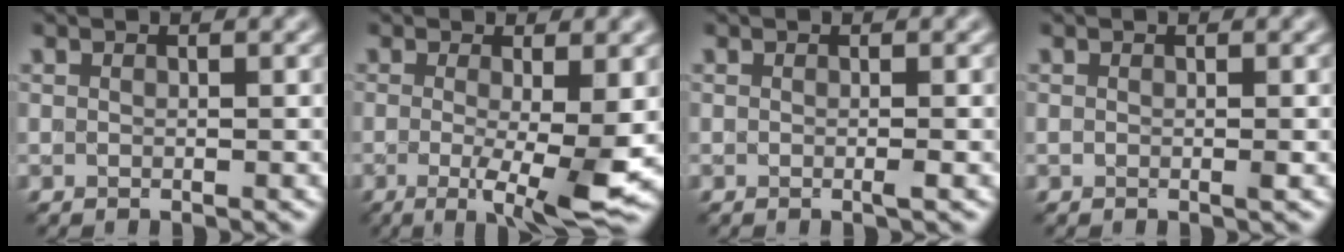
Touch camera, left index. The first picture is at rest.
{"total": 5.9, "force": [-0.9, 0.9, 5.7], "torque": [-0.086, -0.016, -0.011]}
{"total": 0.6, "force": [-0.2, 0.1, 0.6], "torque": [-0.008, -0.004, -0.006]}
{"total": 0.0}